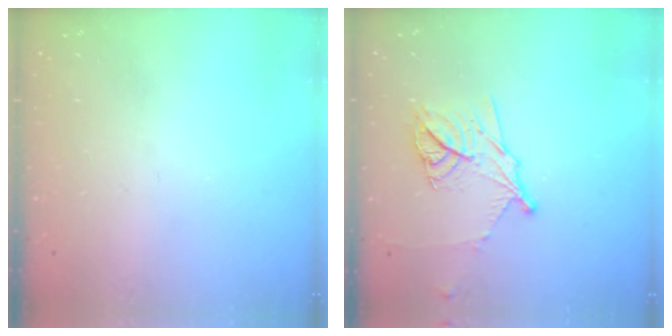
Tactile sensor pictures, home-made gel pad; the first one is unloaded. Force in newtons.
{"total": 12.7, "press": 12.7, "slide": 0.7}